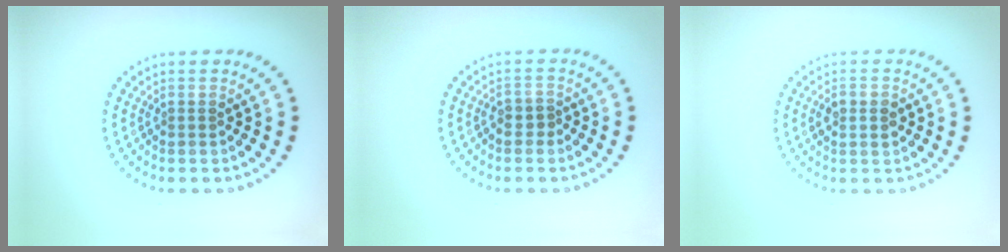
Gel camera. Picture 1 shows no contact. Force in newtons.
{"total": 1.2, "press": 1.0, "slide": 0.6}
{"total": 2.0, "press": 2.0, "slide": 0.1}